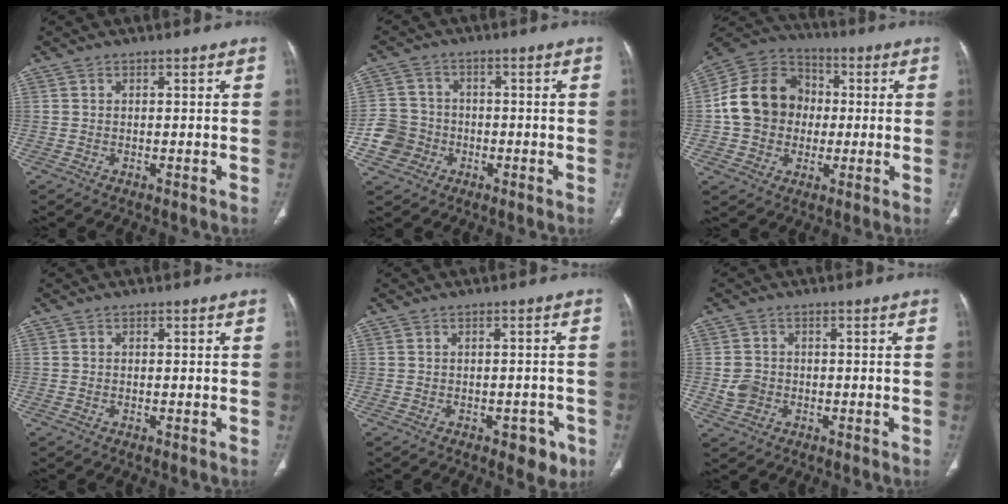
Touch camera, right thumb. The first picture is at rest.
{"total": 6.8, "force": [-2.4, 6.2, 1.5], "torque": [-0.009, 0.020, -0.046]}
{"total": 15.4, "force": [0.0, 13.2, 7.9], "torque": [-0.120, 0.027, -0.006]}
{"total": 0.0}
{"total": 4.6, "force": [-2.3, 2.6, 3.0], "torque": [-0.017, 0.010, -0.024]}
{"total": 4.0, "force": [-0.8, 3.4, 1.9], "torque": [-0.032, 0.008, -0.012]}